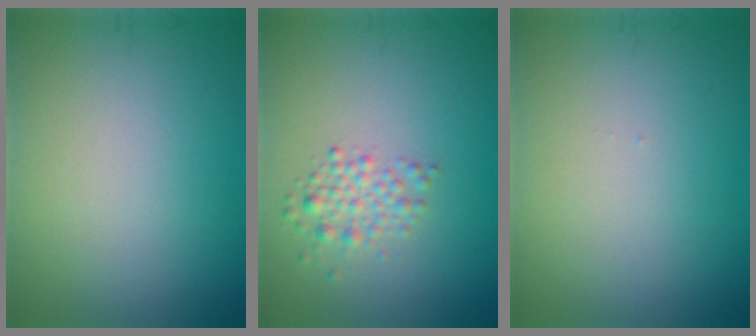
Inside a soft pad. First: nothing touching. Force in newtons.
{"total": 2.1, "press": 2.1, "slide": 0.0}
{"total": 0.0}